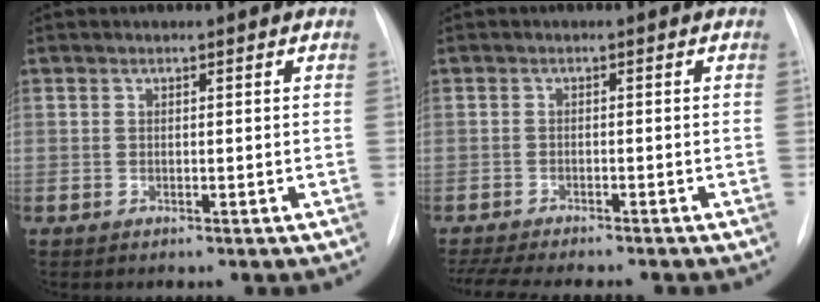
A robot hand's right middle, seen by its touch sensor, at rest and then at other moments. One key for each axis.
{"total": 11.9, "fx": -10.4, "fy": 1.8, "fz": 5.4, "tx": -0.081, "ty": -0.009, "tz": -0.145}